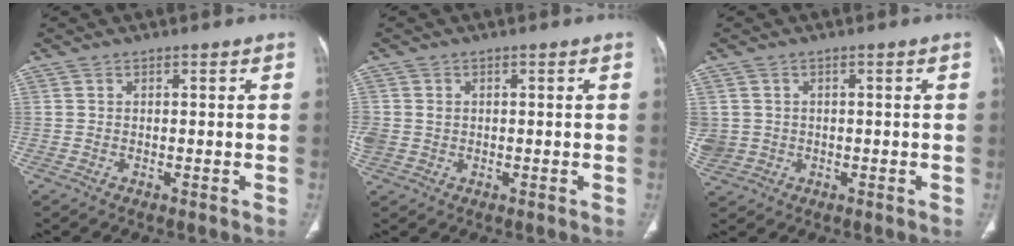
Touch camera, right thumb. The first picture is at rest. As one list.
[{"total": 3.3, "force": [0.1, 2.9, 1.7], "torque": [-0.046, 0.007, 0.012]}, {"total": 4.8, "force": [-0.2, 4.5, 1.7], "torque": [-0.044, 0.008, 0.011]}]